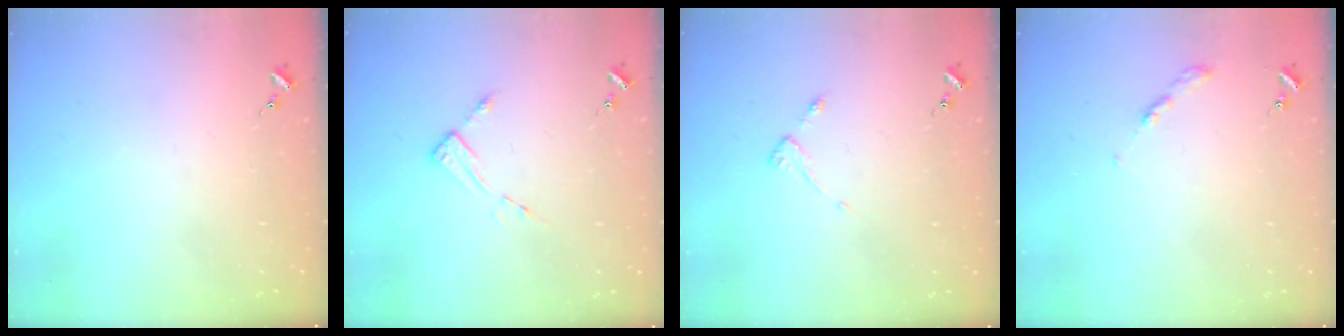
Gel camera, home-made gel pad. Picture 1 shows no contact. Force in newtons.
{"total": 4.4, "press": 4.3, "slide": 0.5}
{"total": 2.8, "press": 2.7, "slide": 0.5}
{"total": 2.7, "press": 2.6, "slide": 0.3}